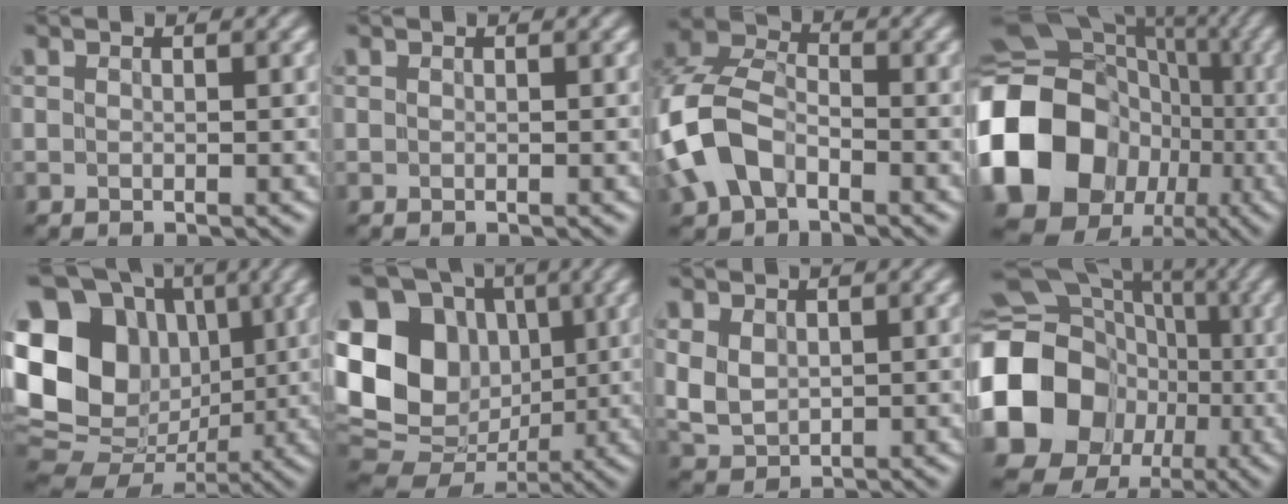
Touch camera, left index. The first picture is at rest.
{"total": 0.0}
{"total": 7.3, "force": [-2.6, 4.8, 4.8], "torque": [-0.113, 0.011, -0.063]}
{"total": 17.1, "force": [-3.4, 14.4, 8.5], "torque": [-0.198, -0.003, -0.073]}
{"total": 20.4, "force": [3.0, 17.1, 10.8], "torque": [-0.235, 0.036, 0.040]}
{"total": 16.1, "force": [1.8, 13.2, 9.0], "torque": [-0.202, 0.010, 0.034]}
{"total": 3.0, "force": [1.0, 2.2, 1.8], "torque": [-0.050, -0.003, 0.025]}
{"total": 15.9, "force": [-2.5, 14.0, 7.1], "torque": [-0.170, -0.021, -0.064]}